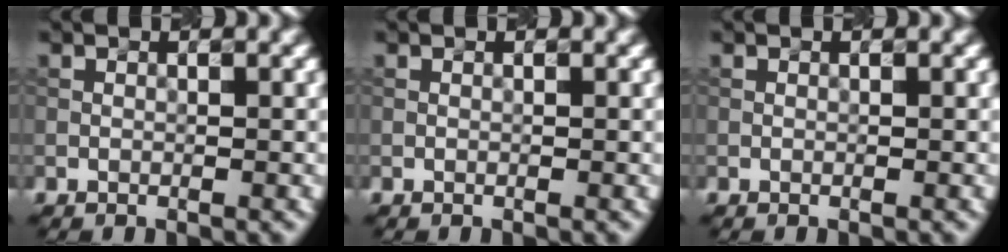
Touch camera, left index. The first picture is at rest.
{"total": 0.0}
{"total": 0.0}